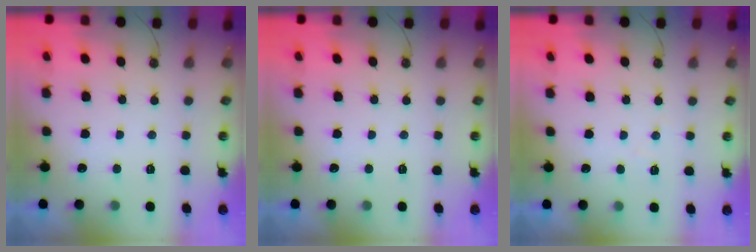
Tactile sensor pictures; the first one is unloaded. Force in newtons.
{"total": 0.0}
{"total": 4.5, "press": 4.5, "slide": 0.7}